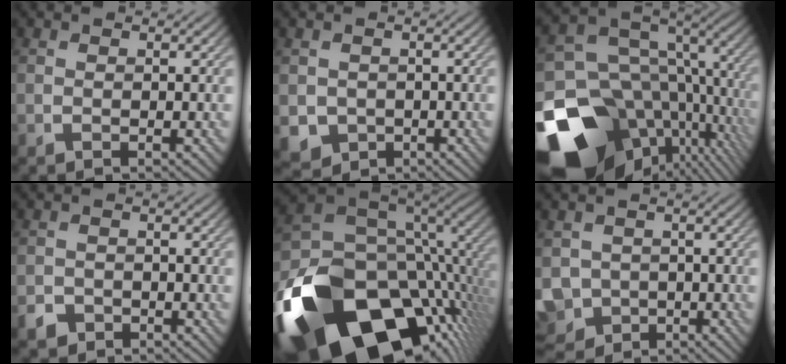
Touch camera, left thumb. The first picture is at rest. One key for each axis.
{"total": 3.5, "fx": -0.8, "fy": 3.3, "fz": 1.0, "tx": -0.037, "ty": -0.022, "tz": -0.016}
{"total": 19.9, "fx": -6.4, "fy": 13.9, "fz": 12.7, "tx": -0.263, "ty": -0.018, "tz": -0.063}
{"total": 2.3, "fx": -1.5, "fy": 1.6, "fz": 0.6, "tx": -0.011, "ty": -0.007, "tz": -0.033}
{"total": 21.4, "fx": -8.7, "fy": 12.7, "fz": 14.9, "tx": -0.328, "ty": -0.052, "tz": -0.122}
{"total": 6.1, "fx": -2.0, "fy": 5.4, "fz": 2.2, "tx": -0.062, "ty": -0.028, "tz": -0.038}